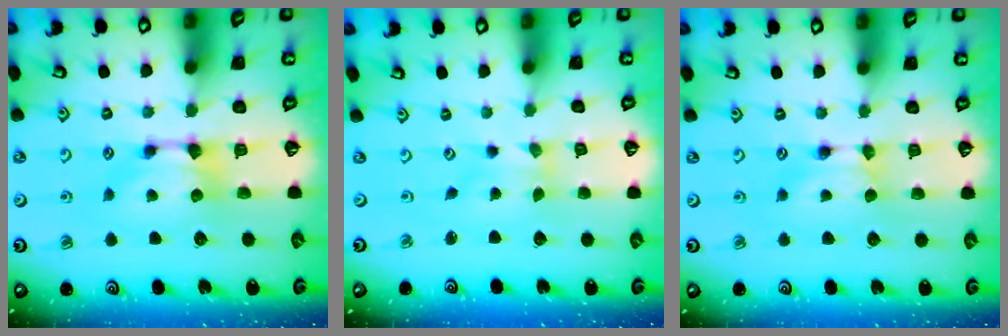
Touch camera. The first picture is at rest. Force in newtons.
{"total": 2.4, "press": 2.4, "slide": 0.7}
{"total": 0.0}